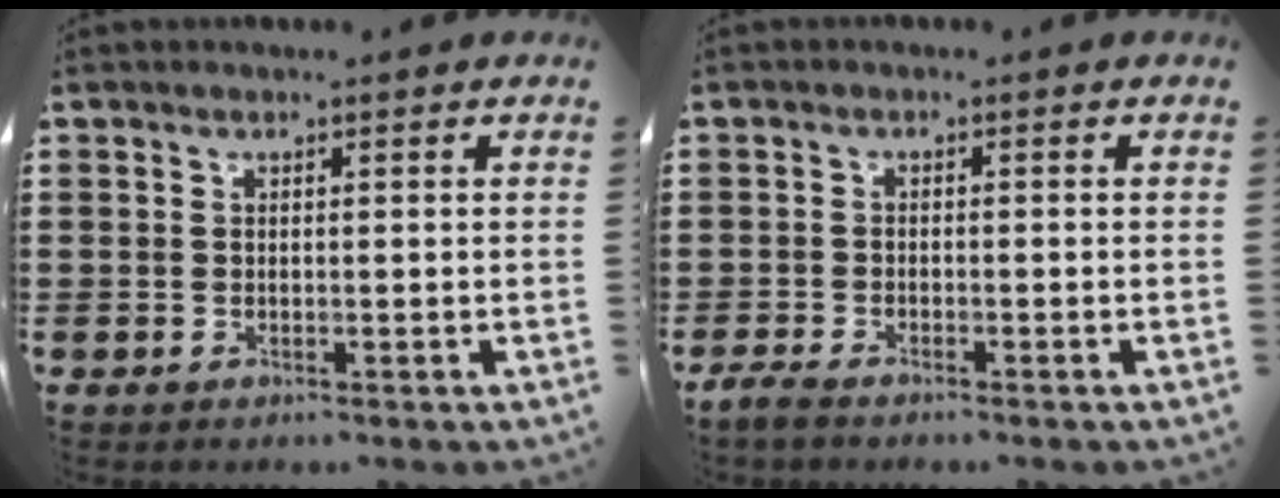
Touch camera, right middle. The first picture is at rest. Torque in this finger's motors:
{"motor_torque": [0.52, -0.31, 0.00, 0.03]}